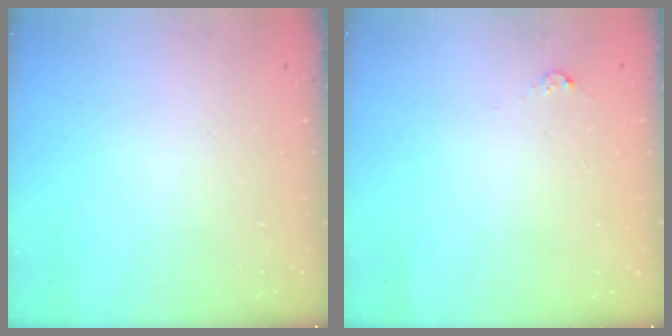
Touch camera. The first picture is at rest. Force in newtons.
{"total": 3.3, "press": 3.3, "slide": 0.4}